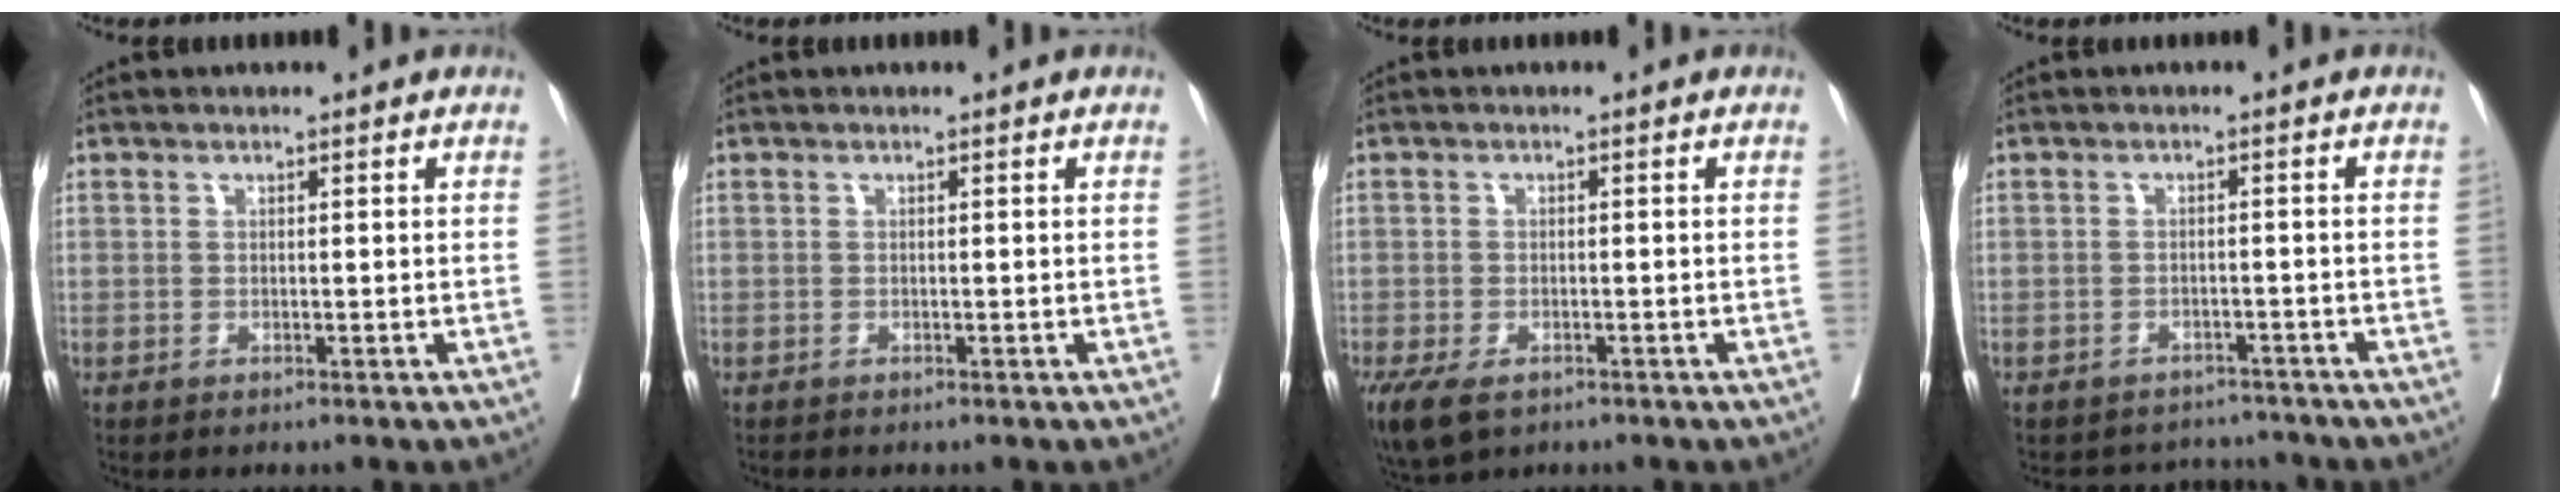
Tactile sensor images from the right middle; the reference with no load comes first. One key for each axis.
{"total": 0.0}
{"total": 7.2, "fx": -4.5, "fy": 3.7, "fz": 4.3, "tx": -0.094, "ty": -0.015, "tz": -0.072}
{"total": 5.5, "fx": -5.2, "fy": 1.7, "fz": -0.4, "tx": 0.009, "ty": 0.013, "tz": -0.066}